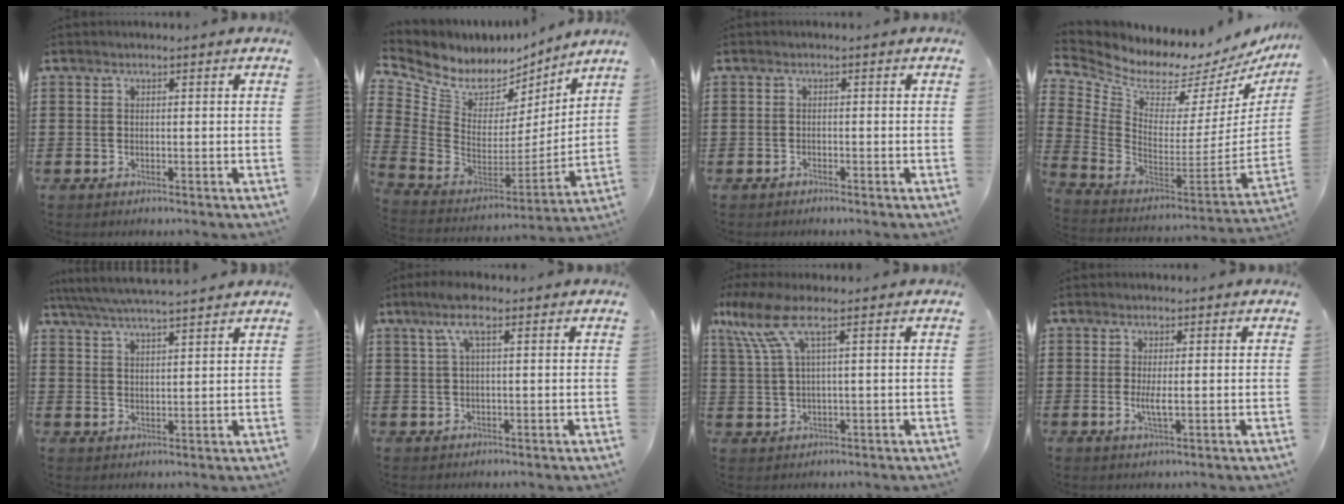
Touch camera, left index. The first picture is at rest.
{"total": 7.0, "force": [5.3, 4.0, 2.1], "torque": [-0.081, -0.045, 0.095]}
{"total": 0.8, "force": [-0.8, 0.0, 0.0], "torque": [-0.003, -0.001, -0.018]}
{"total": 4.0, "force": [3.3, 1.8, 1.2], "torque": [-0.055, -0.053, 0.051]}
{"total": 4.7, "force": [4.5, 0.1, 1.6], "torque": [-0.045, -0.018, 0.079]}
{"total": 4.2, "force": [1.6, 0.9, 3.8], "torque": [-0.077, 0.005, 0.026]}
{"total": 7.4, "force": [2.6, 1.7, 6.7], "torque": [-0.163, -0.005, 0.040]}
{"total": 2.7, "force": [-0.1, 0.4, 2.7], "torque": [-0.054, -0.007, -0.005]}